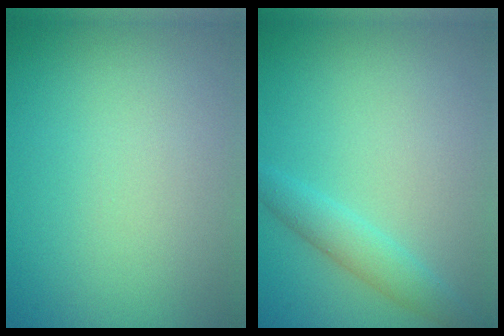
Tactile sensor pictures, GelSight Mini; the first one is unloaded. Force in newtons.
{"total": 2.3, "press": 2.3, "slide": 0.1}